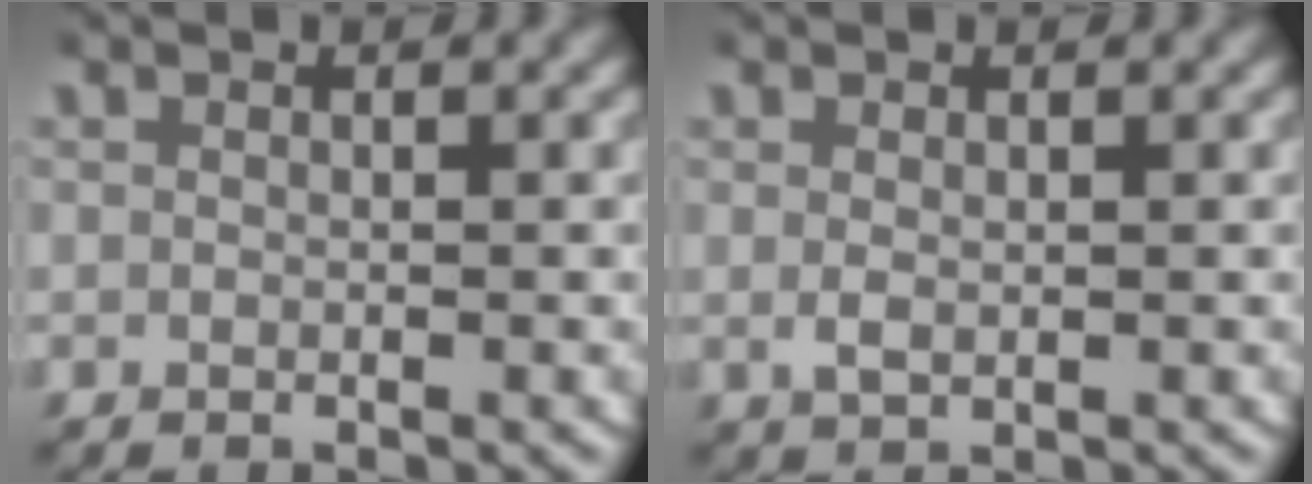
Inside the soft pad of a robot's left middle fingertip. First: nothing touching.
{"total": 0.9, "force": [0.2, 0.3, 0.8], "torque": [-0.020, -0.005, 0.010]}